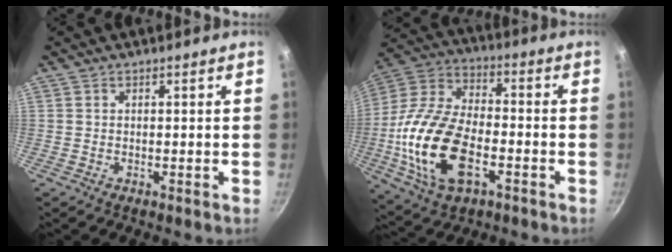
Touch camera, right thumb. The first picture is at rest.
{"total": 20.9, "force": [-5.4, 11.7, 16.5], "torque": [-0.322, 0.028, -0.106]}